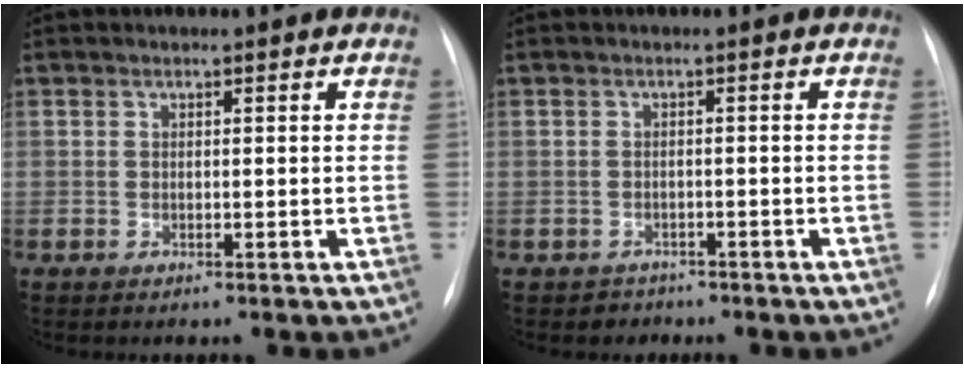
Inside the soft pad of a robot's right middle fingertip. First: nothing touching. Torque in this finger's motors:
{"motor_torque": [0.31, -0.40, 0.03, 0.01]}